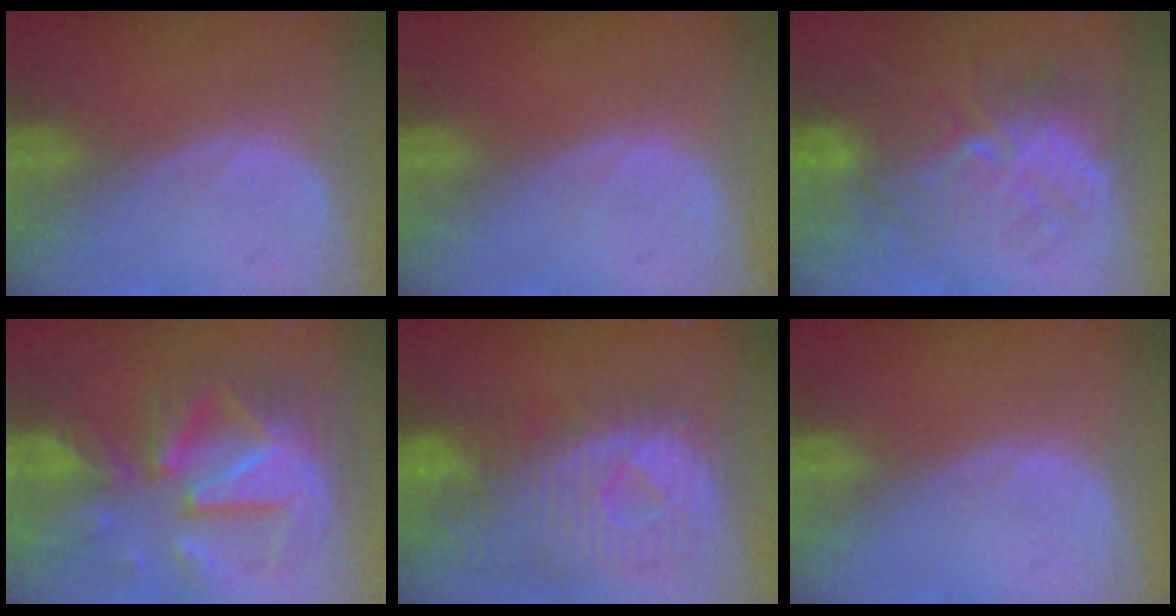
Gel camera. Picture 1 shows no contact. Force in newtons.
{"total": 0.0}
{"total": 9.3, "press": 8.6, "slide": 3.4}
{"total": 12.3, "press": 12.3, "slide": 1.2}
{"total": 10.7, "press": 9.5, "slide": 4.9}
{"total": 0.0}